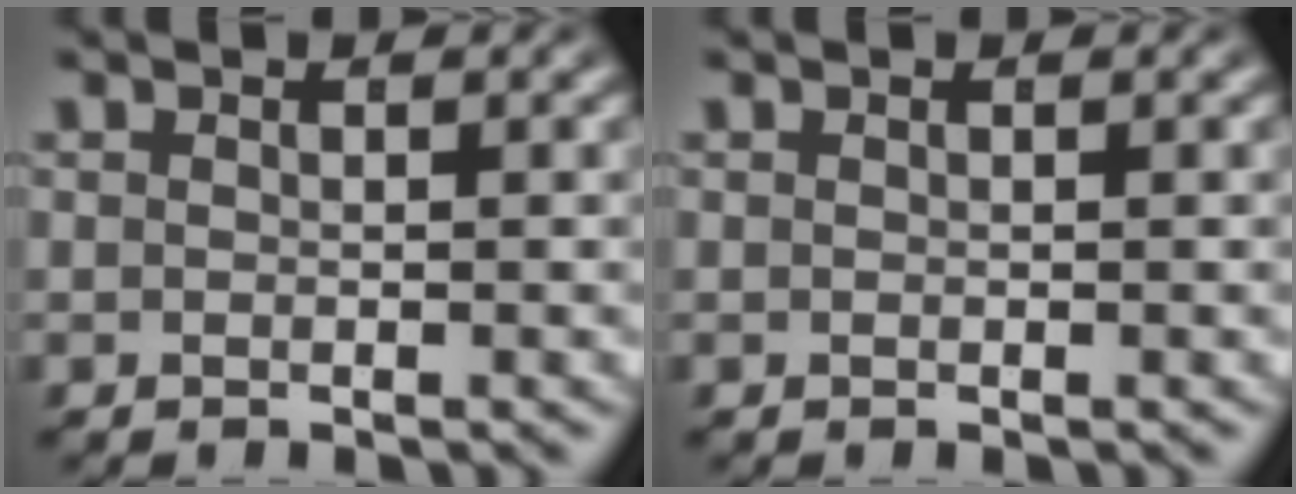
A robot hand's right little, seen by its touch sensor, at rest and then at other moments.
{"total": 0.0}